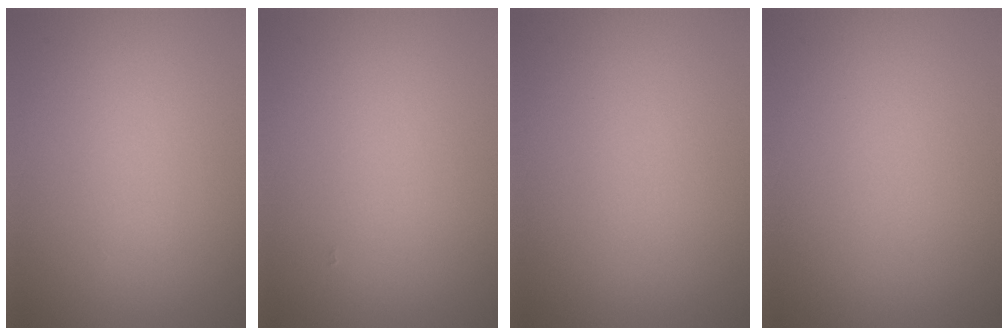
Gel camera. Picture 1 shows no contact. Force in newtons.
{"total": 0.0}
{"total": 0.0}
{"total": 0.0}